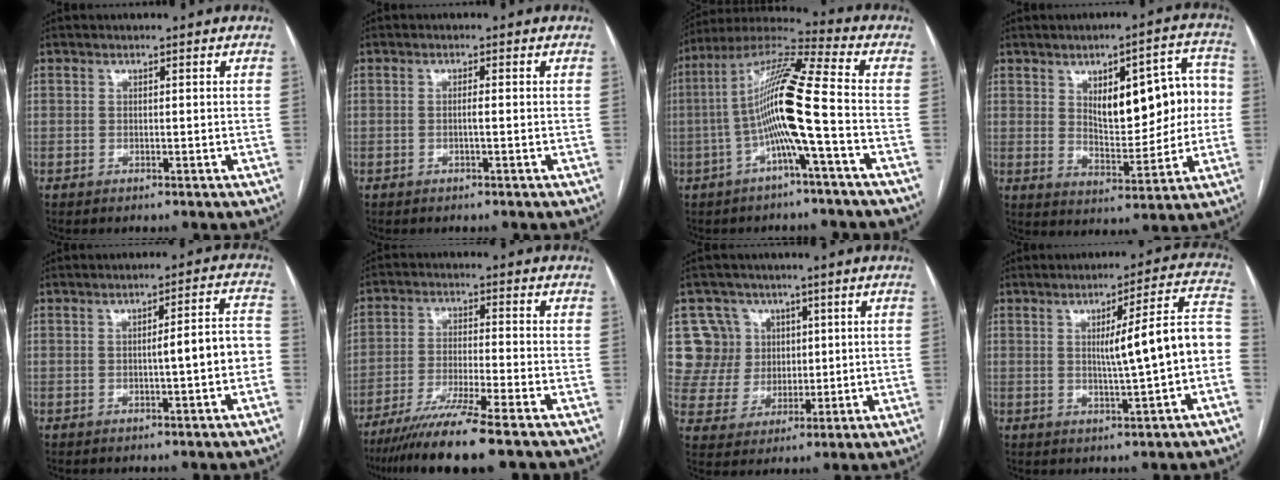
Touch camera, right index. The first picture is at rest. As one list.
[{"total": 1.1, "force": [-0.2, -0.1, 1.1], "torque": [-0.020, 0.000, -0.003]}, {"total": 13.3, "force": [-2.4, -0.6, 13.1], "torque": [-0.247, 0.022, -0.055]}, {"total": 13.7, "force": [2.1, 5.6, 12.3], "torque": [-0.160, 0.032, 0.043]}, {"total": 6.2, "force": [-1.3, 0.3, 6.1], "torque": [-0.078, 0.025, -0.017]}, {"total": 11.5, "force": [-8.7, -0.9, 7.5], "torque": [-0.125, -0.034, -0.147]}, {"total": 9.3, "force": [3.5, 8.6, 0.1], "torque": [0.000, 0.026, 0.075]}, {"total": 11.2, "force": [-0.7, 0.0, 11.1], "torque": [-0.147, 0.023, -0.011]}]